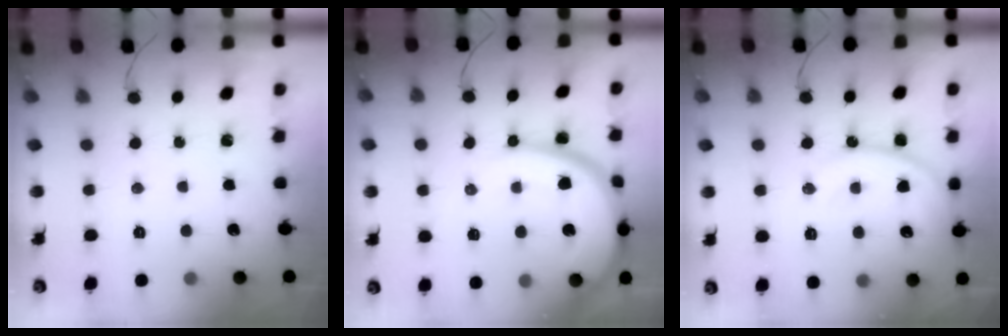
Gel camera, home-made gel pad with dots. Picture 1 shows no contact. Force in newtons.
{"total": 16.3, "press": 16.2, "slide": 1.3}
{"total": 13.6, "press": 13.6, "slide": 1.2}